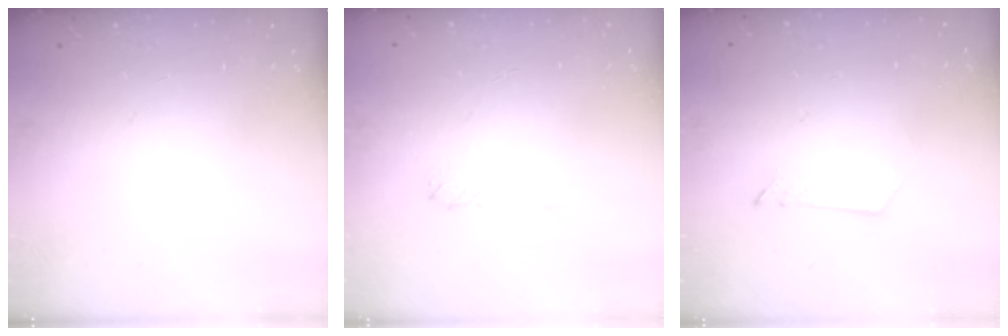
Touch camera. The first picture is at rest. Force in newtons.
{"total": 2.0, "press": 2.0, "slide": 0.3}
{"total": 2.6, "press": 2.6, "slide": 0.3}